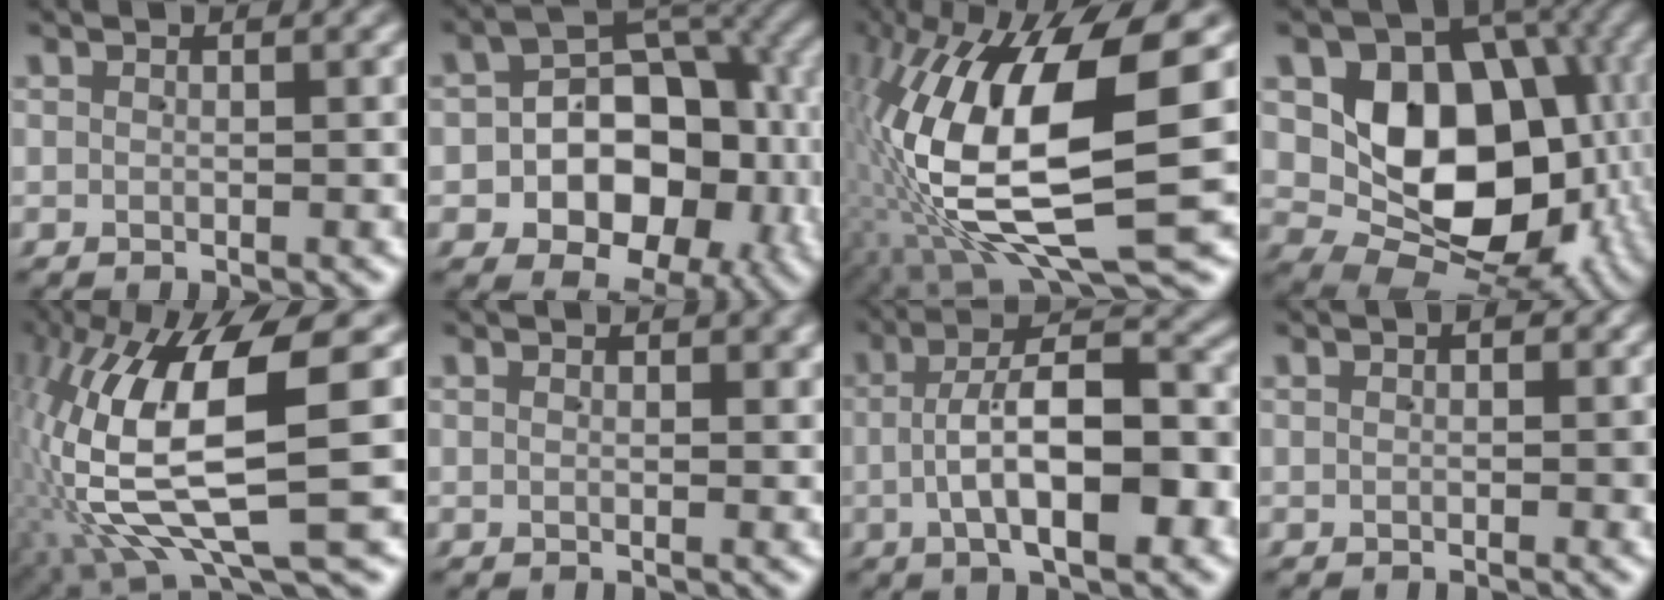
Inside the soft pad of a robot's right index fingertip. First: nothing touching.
{"total": 13.5, "force": [-1.6, 10.3, 8.5], "torque": [-0.149, -0.030, -0.017]}
{"total": 19.0, "force": [0.2, 9.7, 16.3], "torque": [-0.330, -0.032, 0.025]}
{"total": 19.3, "force": [-1.0, 13.7, 13.6], "torque": [-0.236, -0.055, 0.005]}
{"total": 14.7, "force": [0.0, 7.5, 12.6], "torque": [-0.276, -0.034, 0.024]}
{"total": 0.8, "force": [0.5, 0.3, 0.5], "torque": [-0.002, -0.002, 0.007]}
{"total": 9.1, "force": [-1.4, 4.0, 8.1], "torque": [-0.117, -0.003, -0.020]}
{"total": 1.3, "force": [0.2, 0.8, 1.0], "torque": [-0.013, -0.003, 0.001]}